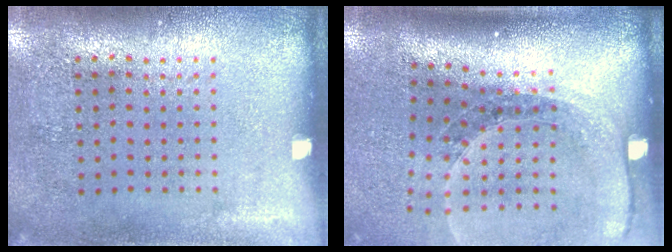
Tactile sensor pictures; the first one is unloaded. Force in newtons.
{"total": 1.8, "press": 1.6, "slide": 0.7}